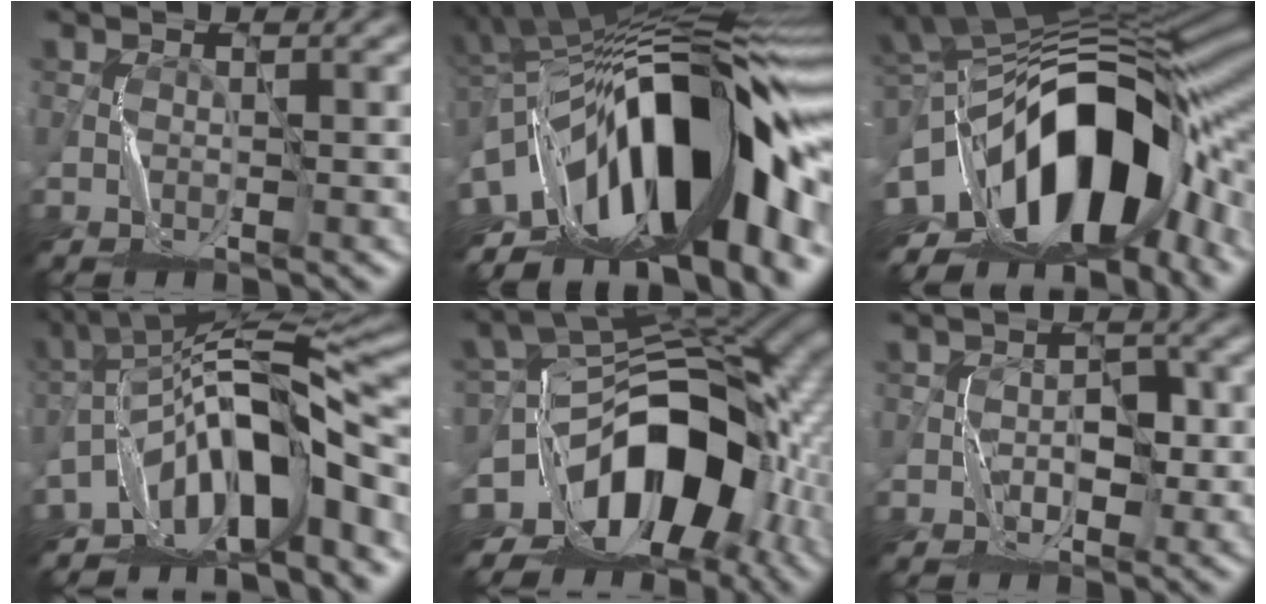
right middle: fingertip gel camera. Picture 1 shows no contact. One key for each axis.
{"total": 17.3, "fx": -4.4, "fy": 7.8, "fz": 14.8, "tx": -0.210, "ty": 0.026, "tz": -0.093}
{"total": 15.9, "fx": -5.1, "fy": 8.0, "fz": 12.7, "tx": -0.183, "ty": 0.017, "tz": -0.098}
{"total": 11.0, "fx": -5.4, "fy": 3.6, "fz": 8.9, "tx": -0.126, "ty": 0.017, "tz": -0.096}
{"total": 13.8, "fx": -6.0, "fy": 8.8, "fz": 8.7, "tx": -0.109, "ty": 0.002, "tz": -0.110}
{"total": 2.5, "fx": -0.6, "fy": 1.7, "fz": 1.7, "tx": -0.013, "ty": 0.003, "tz": -0.008}